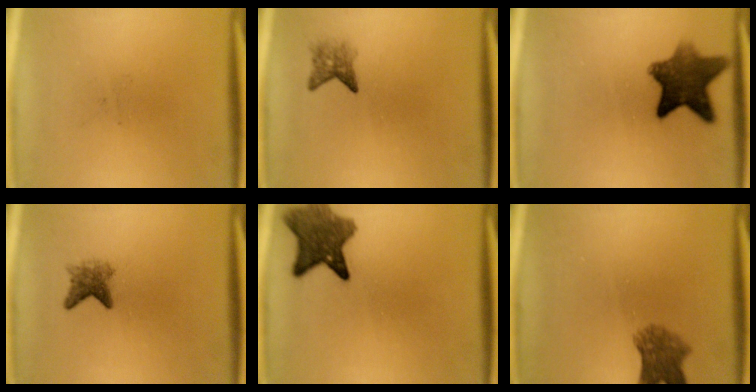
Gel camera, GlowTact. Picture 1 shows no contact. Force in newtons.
{"total": 2.2}
{"total": 9.8}
{"total": 2.9}
{"total": 7.8}
{"total": 5.3}